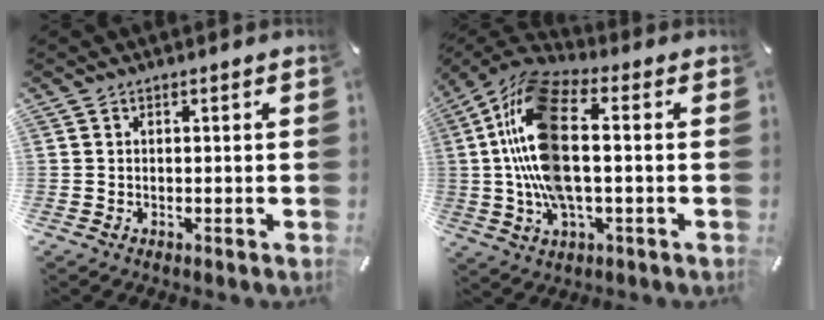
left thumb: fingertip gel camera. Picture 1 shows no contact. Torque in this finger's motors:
{"motor_torque": [1.31, 1.26, 2.77, 0.00, 0.82]}